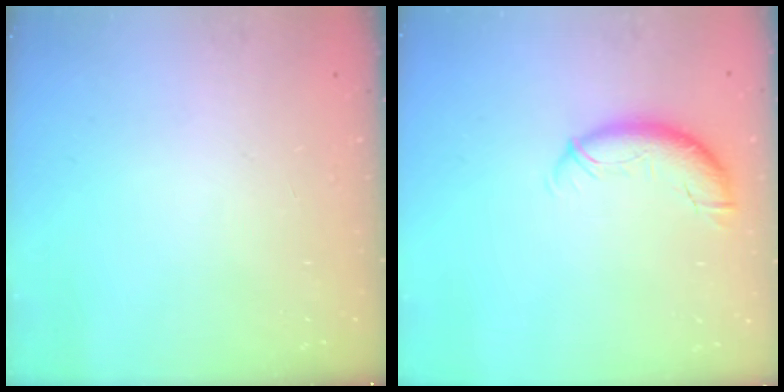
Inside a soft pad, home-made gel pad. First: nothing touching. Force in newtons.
{"total": 9.8, "press": 9.5, "slide": 2.3}